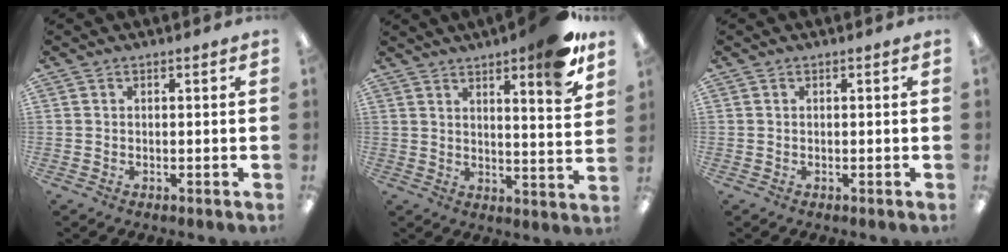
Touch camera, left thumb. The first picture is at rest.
{"total": 10.2, "force": [7.4, 1.7, 6.8], "torque": [-0.092, -0.046, 0.120]}
{"total": 0.0}